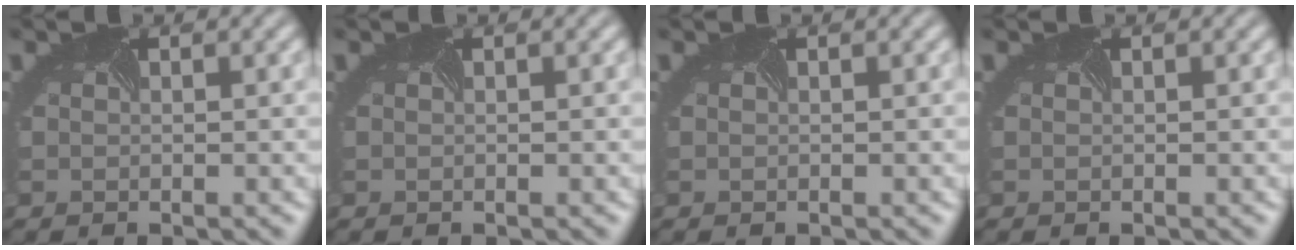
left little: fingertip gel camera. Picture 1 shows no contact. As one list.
[{"total": 0.0}, {"total": 0.0}, {"total": 0.0}]